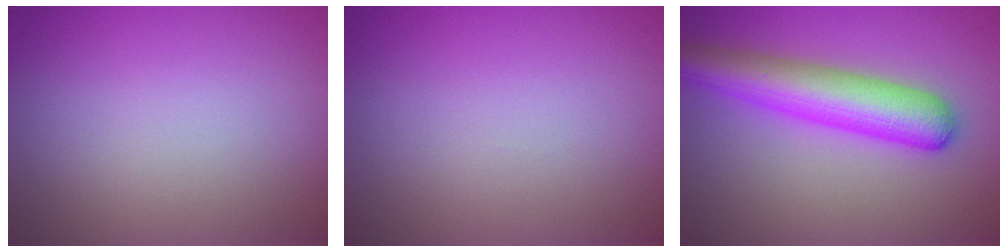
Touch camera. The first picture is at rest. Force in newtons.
{"total": 0.0}
{"total": 6.3, "press": 6.3, "slide": 0.3}